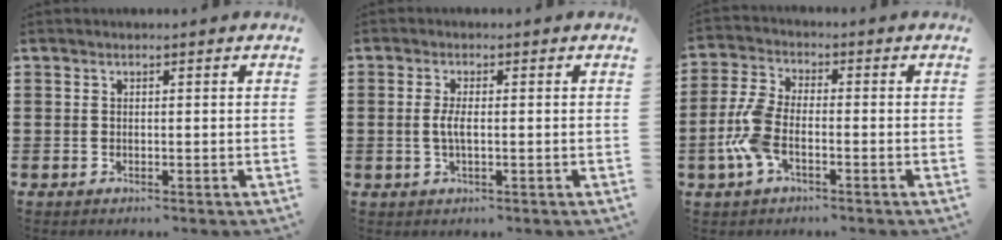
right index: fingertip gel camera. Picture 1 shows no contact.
{"total": 2.8, "force": [-0.3, 0.6, 2.7], "torque": [-0.064, -0.006, -0.012]}
{"total": 6.7, "force": [-2.4, 2.9, 5.5], "torque": [-0.145, -0.007, -0.053]}